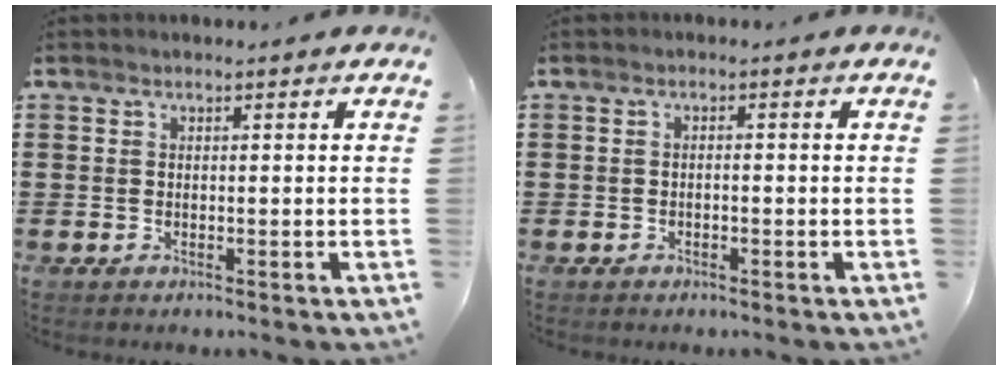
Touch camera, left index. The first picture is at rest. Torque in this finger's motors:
{"motor_torque": [-0.21, 0.27, -0.02, -0.01]}